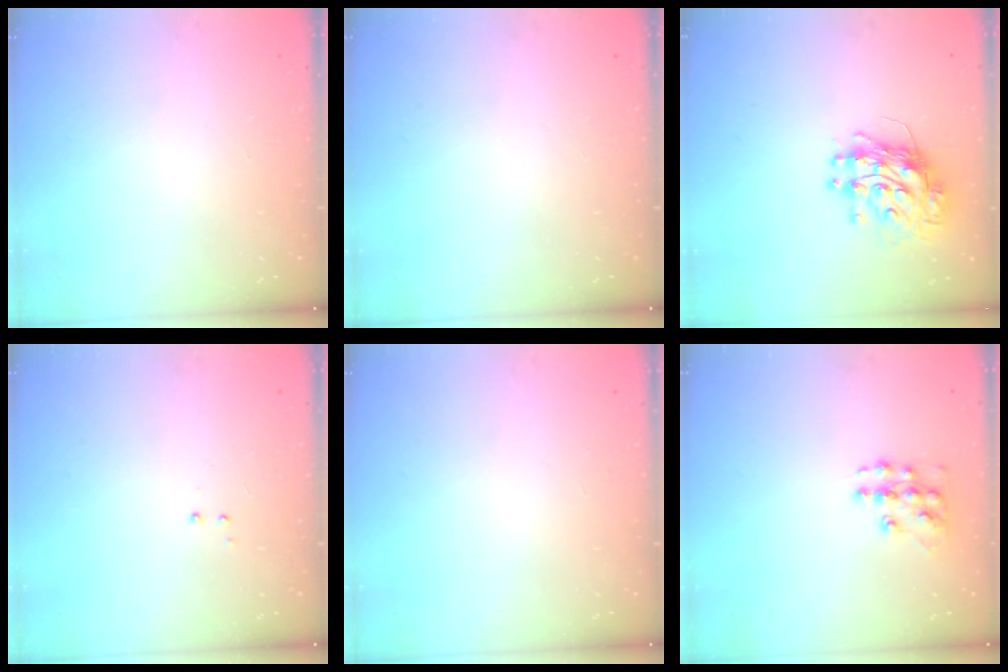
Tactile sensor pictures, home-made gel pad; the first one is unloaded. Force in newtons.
{"total": 0.0}
{"total": 11.5, "press": 11.4, "slide": 1.3}
{"total": 2.9, "press": 2.8, "slide": 0.6}
{"total": 0.0}
{"total": 10.0, "press": 10.0, "slide": 0.7}